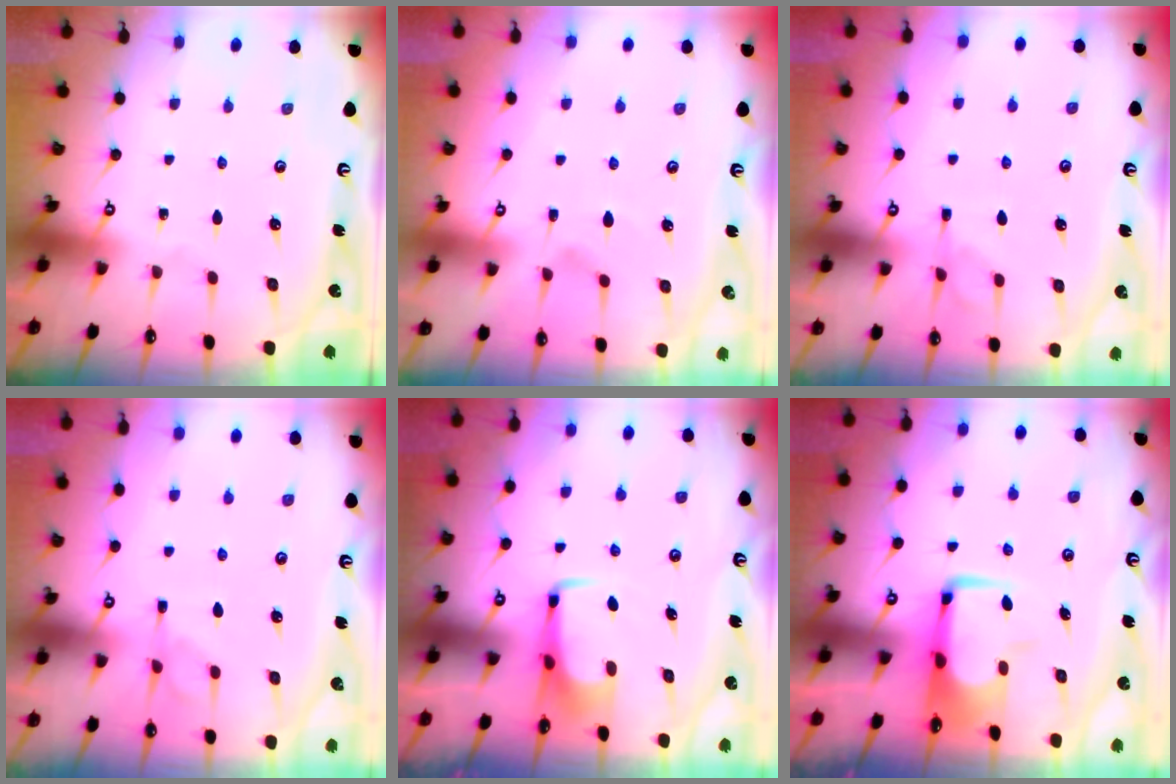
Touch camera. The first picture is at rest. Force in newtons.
{"total": 2.3, "press": 2.0, "slide": 1.2}
{"total": 1.3, "press": 0.5, "slide": 1.2}
{"total": 1.3, "press": 0.5, "slide": 1.2}
{"total": 3.8, "press": 3.8, "slide": 0.3}
{"total": 6.8, "press": 6.6, "slide": 1.3}